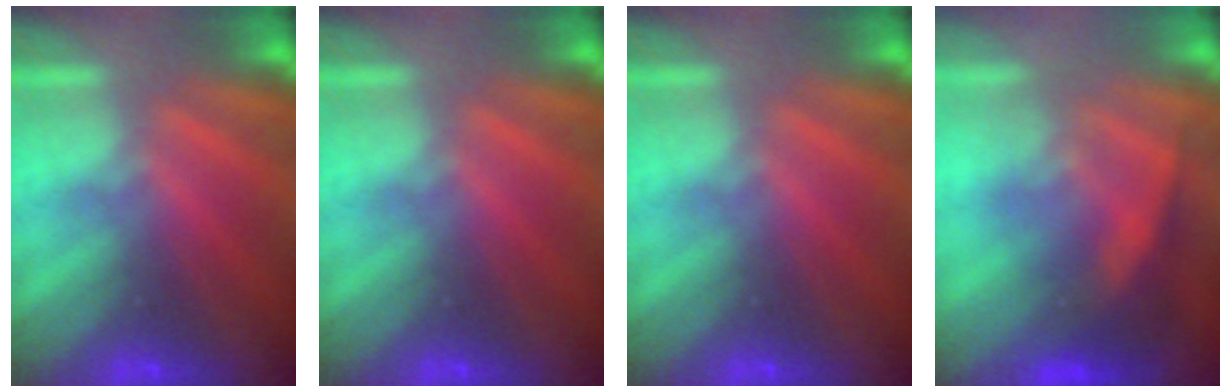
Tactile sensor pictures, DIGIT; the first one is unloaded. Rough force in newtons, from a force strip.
{"total": 0.0}
{"total": 0.0}
{"total": 2.7}